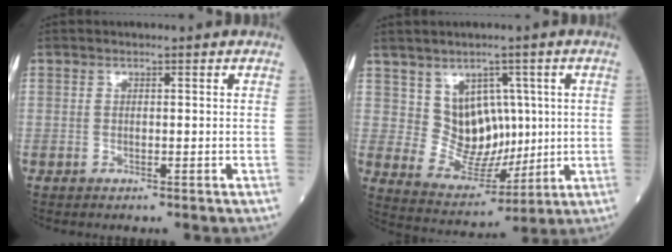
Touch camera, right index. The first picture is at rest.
{"total": 8.5, "force": [2.3, 6.6, 4.8], "torque": [-0.073, 0.014, 0.059]}